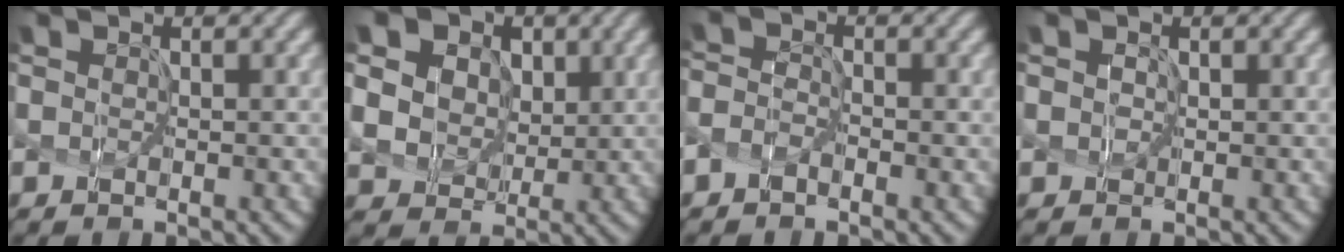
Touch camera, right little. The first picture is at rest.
{"total": 12.8, "force": [5.6, 10.0, 5.7], "torque": [-0.158, 0.032, 0.102]}
{"total": 1.5, "force": [-1.0, 0.9, 0.8], "torque": [-0.023, 0.009, -0.026]}
{"total": 1.4, "force": [0.6, 1.2, 0.6], "torque": [0.012, 0.012, -0.010]}